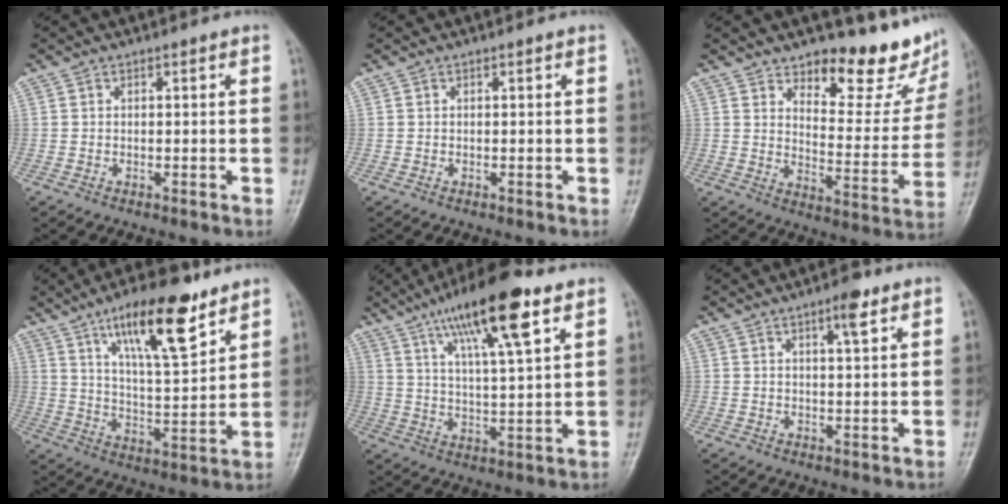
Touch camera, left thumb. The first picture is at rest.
{"total": 0.0}
{"total": 15.2, "force": [11.9, 5.5, 7.7], "torque": [-0.049, -0.105, 0.161]}
{"total": 16.0, "force": [9.8, 4.7, 11.8], "torque": [-0.172, -0.050, 0.167]}
{"total": 16.1, "force": [8.9, 3.4, 12.9], "torque": [-0.212, -0.023, 0.153]}
{"total": 4.1, "force": [2.4, 0.9, 3.2], "torque": [-0.048, -0.012, 0.036]}